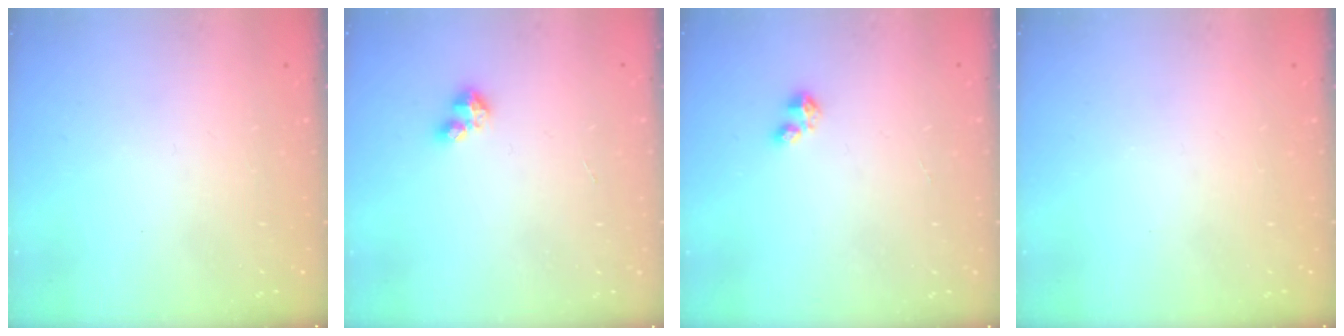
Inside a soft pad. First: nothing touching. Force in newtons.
{"total": 2.8, "press": 2.8, "slide": 0.2}
{"total": 2.7, "press": 2.7, "slide": 0.4}
{"total": 0.0}